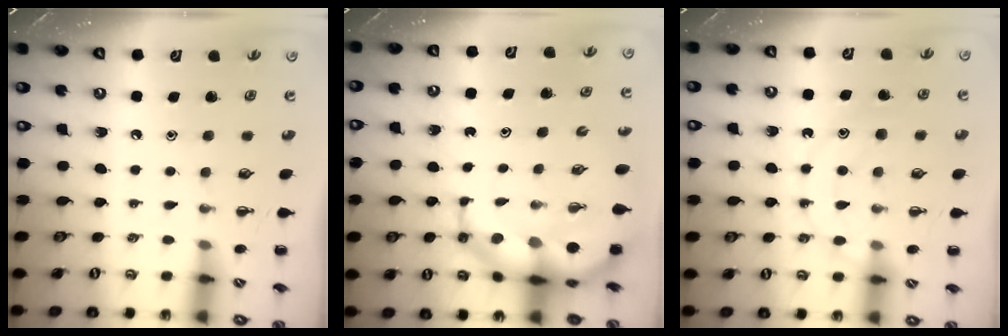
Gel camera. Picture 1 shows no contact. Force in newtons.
{"total": 10.7, "press": 10.3, "slide": 3.0}
{"total": 13.3, "press": 13.2, "slide": 1.4}